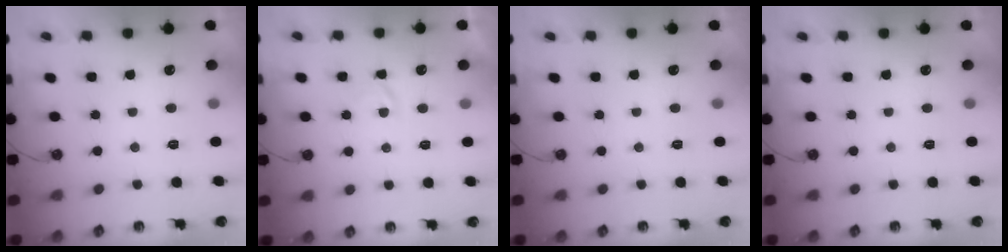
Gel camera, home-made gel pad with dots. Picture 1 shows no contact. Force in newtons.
{"total": 2.8, "press": 2.8, "slide": 0.4}
{"total": 0.0}
{"total": 0.0}